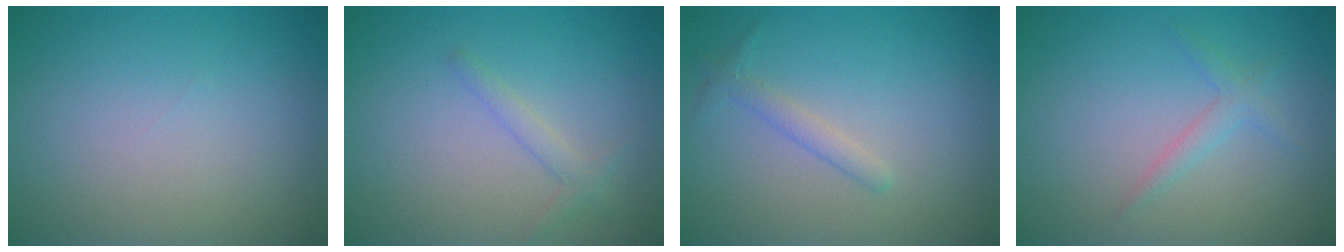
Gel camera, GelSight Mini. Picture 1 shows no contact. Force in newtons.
{"total": 1.4, "press": 1.4, "slide": 0.0}
{"total": 1.4, "press": 1.4, "slide": 0.0}
{"total": 1.4, "press": 1.4, "slide": 0.0}